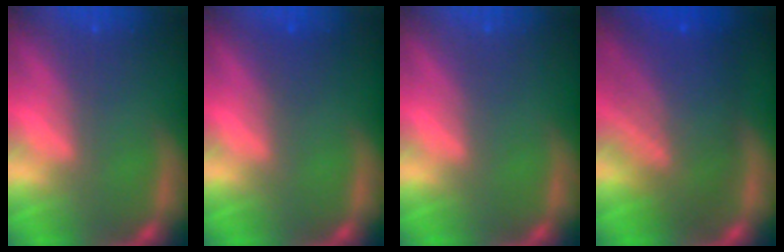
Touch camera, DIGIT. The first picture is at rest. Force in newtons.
{"total": 1.0}
{"total": 0.0}
{"total": 9.1}